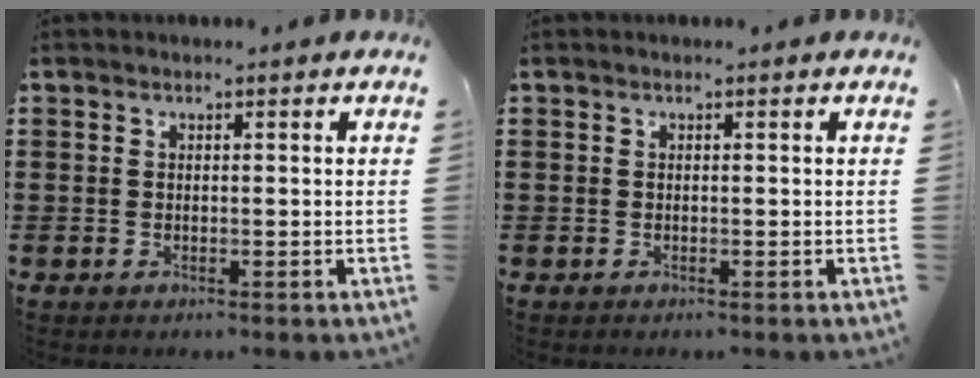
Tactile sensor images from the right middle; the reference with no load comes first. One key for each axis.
{"total": 0.0}